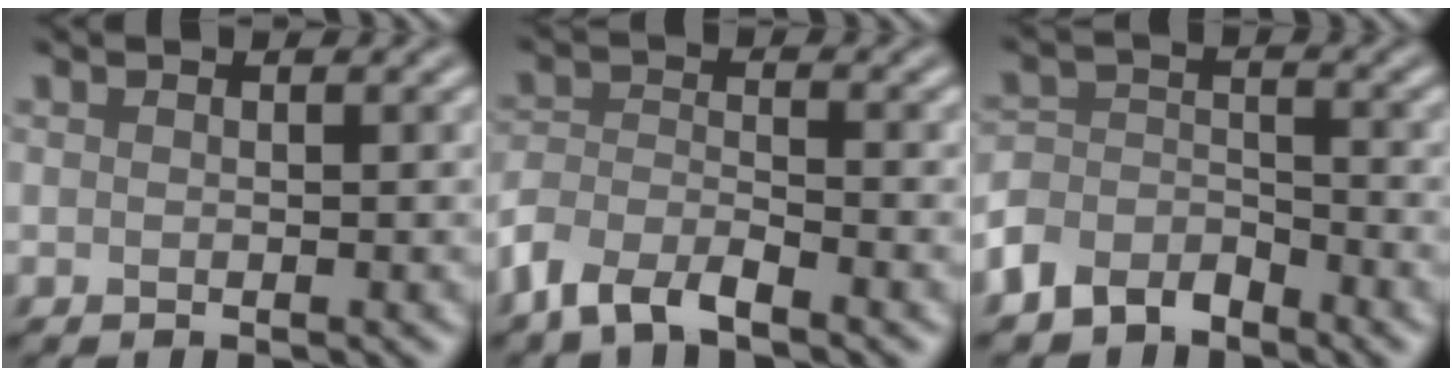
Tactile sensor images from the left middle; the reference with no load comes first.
{"total": 4.4, "force": [-3.5, 1.4, 2.3], "torque": [-0.045, -0.002, -0.079]}
{"total": 4.5, "force": [-3.6, 2.5, 1.2], "torque": [-0.021, 0.000, -0.080]}